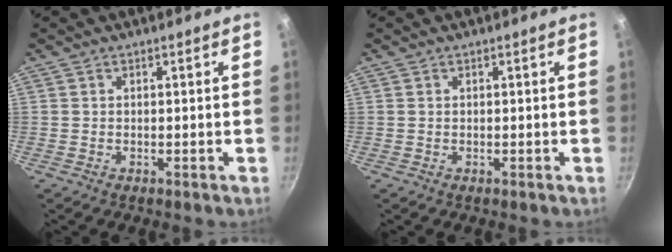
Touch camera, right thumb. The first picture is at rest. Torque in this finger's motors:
{"motor_torque": [0.07, -0.11, 0.30, -0.12, 0.03]}